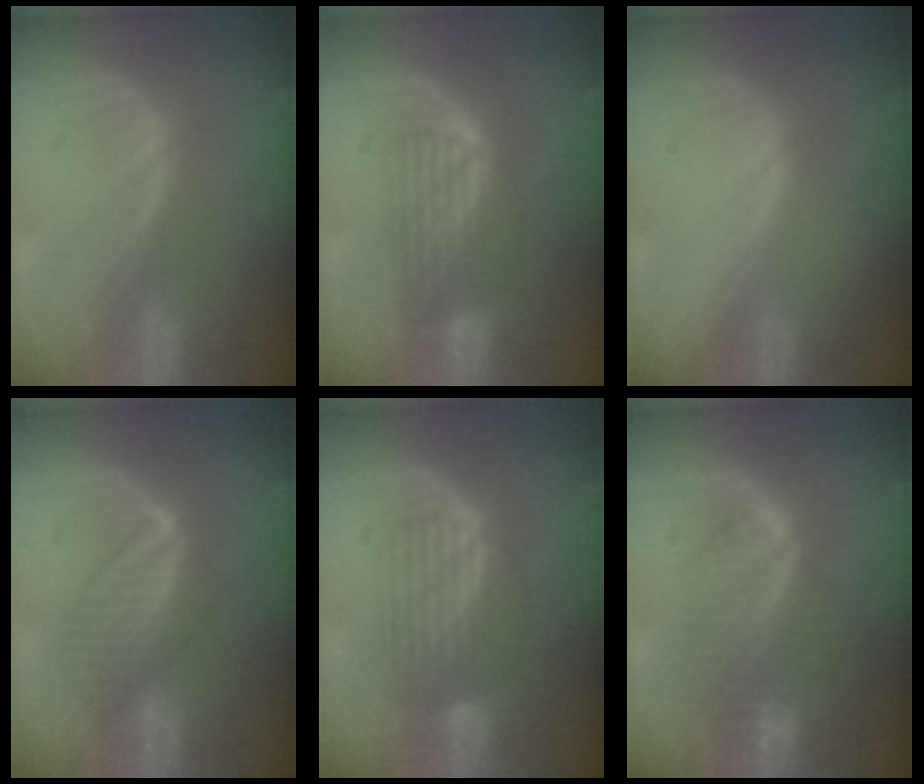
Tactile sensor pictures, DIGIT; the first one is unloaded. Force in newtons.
{"total": 6.8, "press": 6.0, "slide": 3.3}
{"total": 0.0}
{"total": 6.5, "press": 6.4, "slide": 0.9}
{"total": 6.8, "press": 6.5, "slide": 2.1}
{"total": 8.4, "press": 7.2, "slide": 4.2}